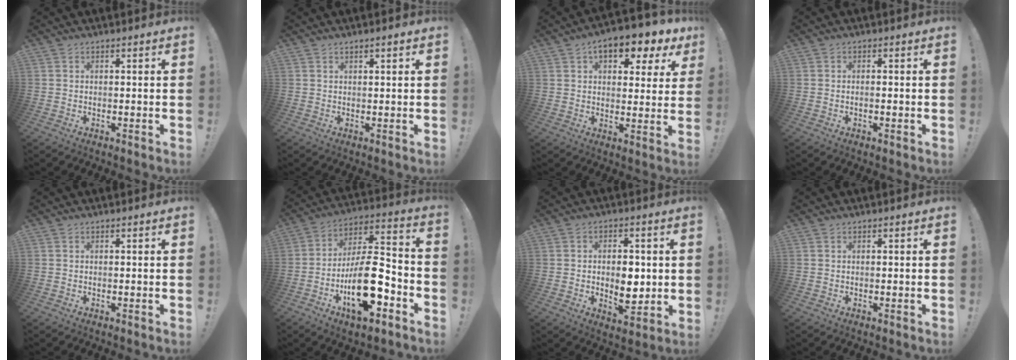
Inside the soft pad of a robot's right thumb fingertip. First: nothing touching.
{"total": 1.1, "force": [0.8, 0.1, 0.7], "torque": [-0.012, 0.000, 0.012]}
{"total": 10.0, "force": [5.5, 4.7, 7.0], "torque": [-0.098, -0.028, 0.093]}
{"total": 1.1, "force": [-0.8, 0.1, 0.8], "torque": [-0.022, 0.004, -0.012]}
{"total": 0.0}
{"total": 20.9, "force": [-8.1, 9.0, 17.0], "torque": [-0.297, 0.053, -0.123]}
{"total": 8.7, "force": [-0.3, 5.8, 6.5], "torque": [-0.086, 0.006, -0.002]}
{"total": 0.0}